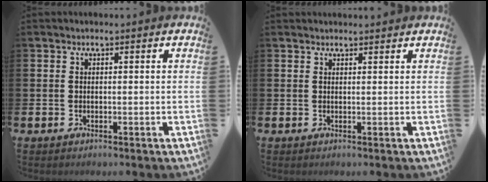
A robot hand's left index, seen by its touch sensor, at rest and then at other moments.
{"total": 1.0, "force": [1.0, 0.1, 0.1], "torque": [0.008, -0.002, 0.016]}